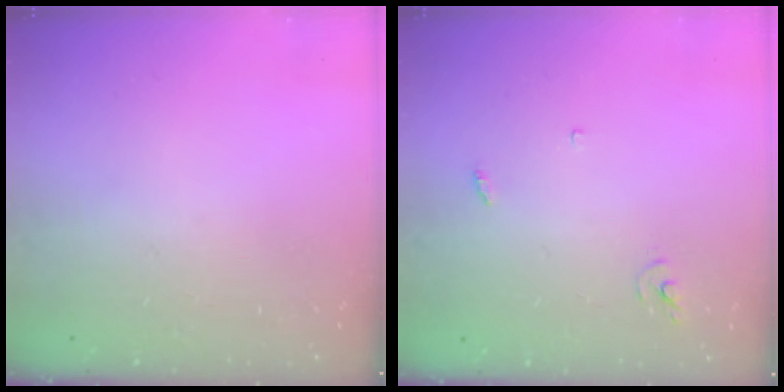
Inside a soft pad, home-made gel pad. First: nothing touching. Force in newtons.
{"total": 3.0, "press": 3.0, "slide": 0.2}